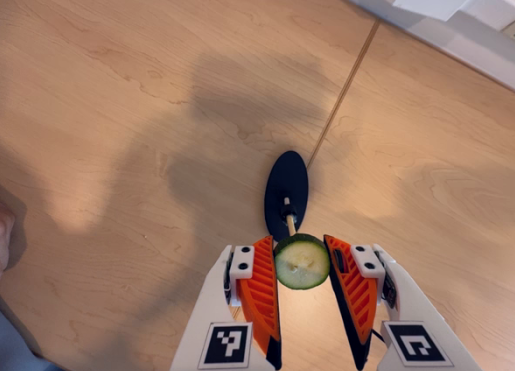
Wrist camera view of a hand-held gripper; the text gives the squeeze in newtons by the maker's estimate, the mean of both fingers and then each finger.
{"total": 8.1, "left": 8.0, "right": 8.3}